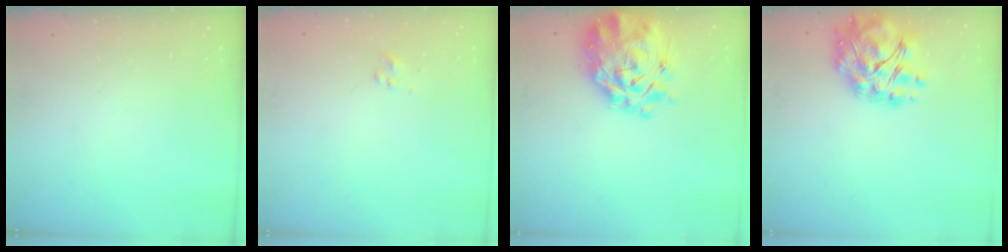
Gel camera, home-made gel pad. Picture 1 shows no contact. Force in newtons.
{"total": 2.5, "press": 2.4, "slide": 0.8}
{"total": 8.6, "press": 8.1, "slide": 2.9}
{"total": 13.5, "press": 12.6, "slide": 4.8}